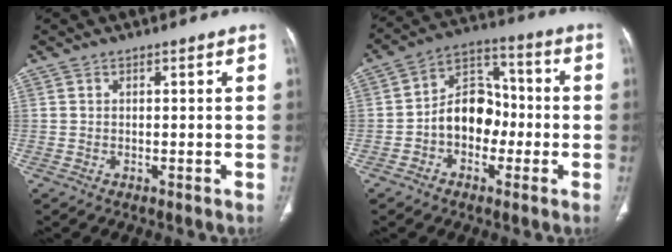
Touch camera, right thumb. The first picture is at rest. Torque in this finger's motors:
{"motor_torque": [1.34, 1.62, 0.73, -0.17, 0.07]}